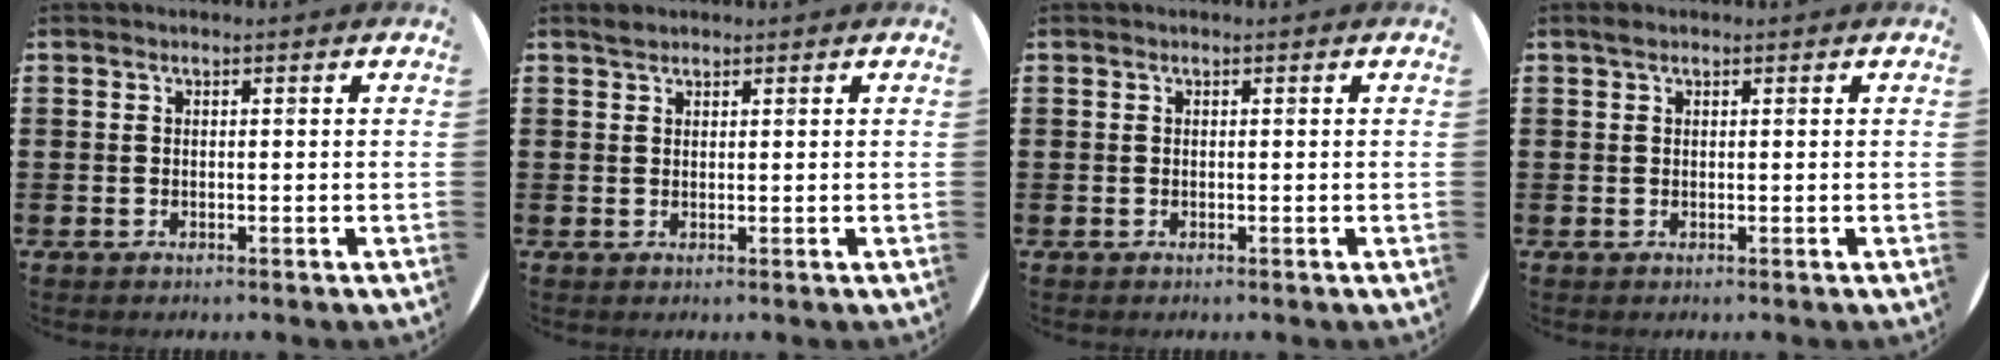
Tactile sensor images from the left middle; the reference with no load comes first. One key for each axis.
{"total": 1.1, "fx": 1.1, "fy": 0.4, "fz": 0.2, "tx": 0.002, "ty": -0.001, "tz": 0.019}
{"total": 0.0}
{"total": 0.7, "fx": 0.5, "fy": 0.3, "fz": 0.3, "tx": 0.001, "ty": 0.000, "tz": 0.008}